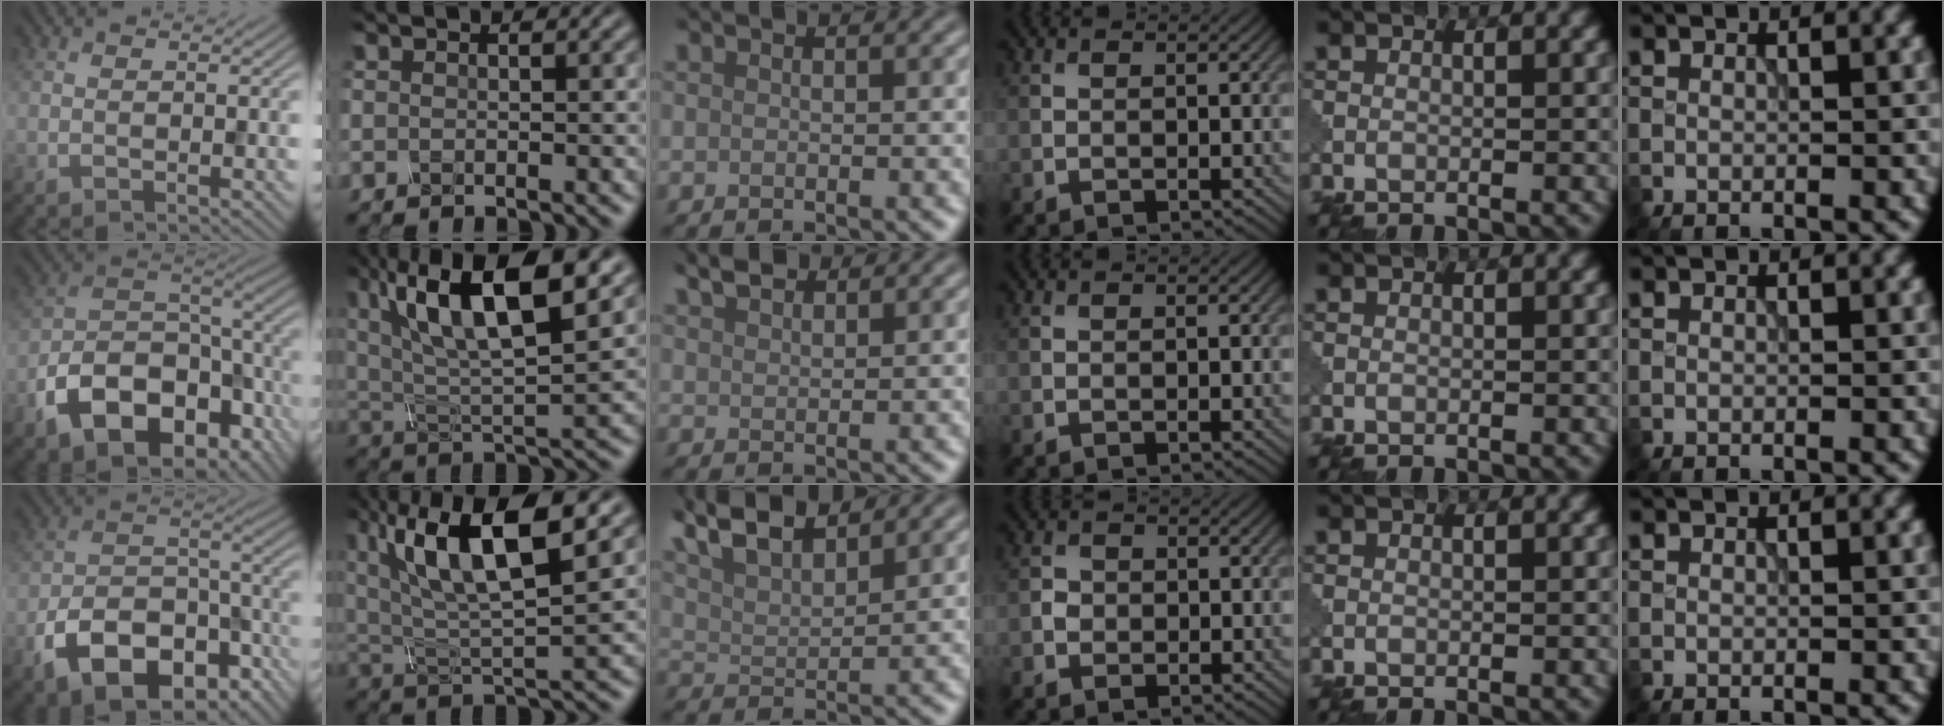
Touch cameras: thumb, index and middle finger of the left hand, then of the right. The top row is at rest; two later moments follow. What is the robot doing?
{"motion": "shake", "object": "sieve"}